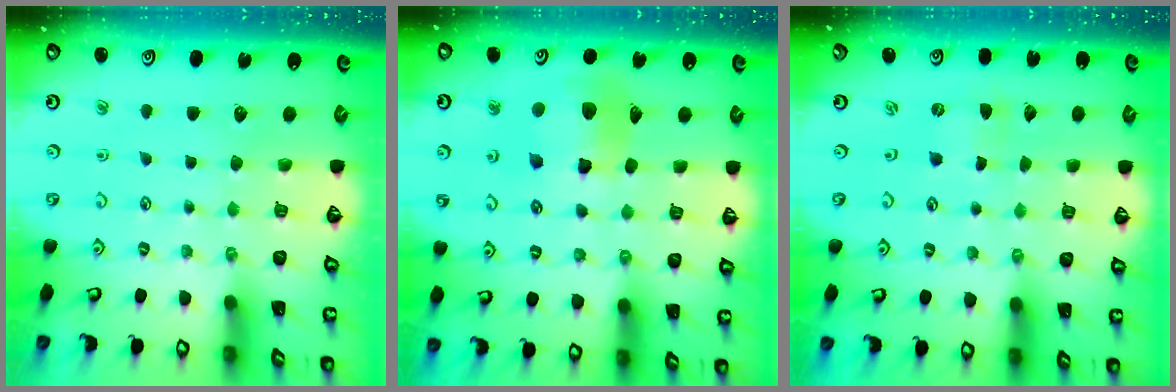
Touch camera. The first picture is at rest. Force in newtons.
{"total": 11.2, "press": 11.1, "slide": 1.2}
{"total": 0.0}